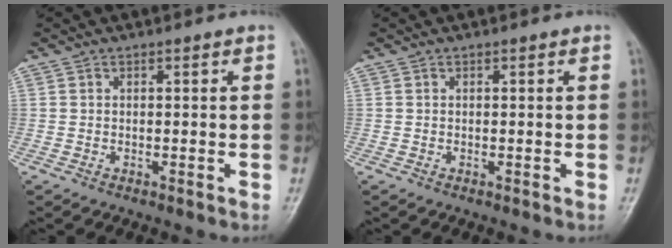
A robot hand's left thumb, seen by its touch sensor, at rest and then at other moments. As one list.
[{"total": 0.0}]